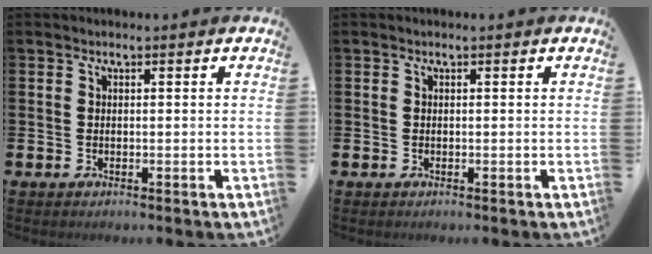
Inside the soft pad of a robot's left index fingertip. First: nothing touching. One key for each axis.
{"total": 0.0}